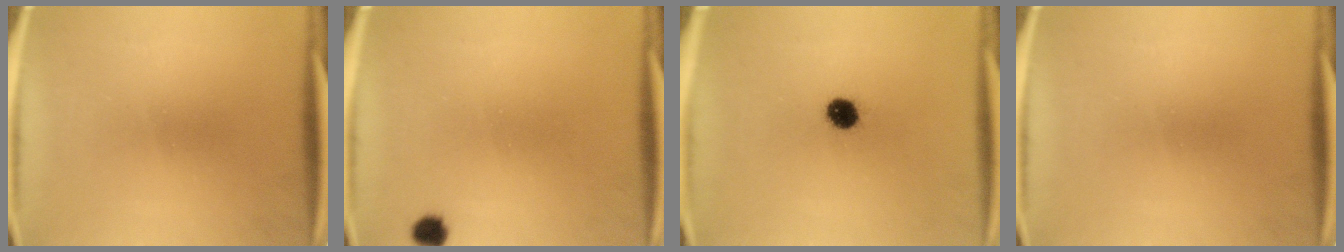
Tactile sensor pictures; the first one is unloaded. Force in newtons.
{"total": 2.3}
{"total": 5.0}
{"total": 0.0}